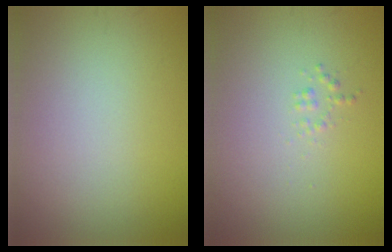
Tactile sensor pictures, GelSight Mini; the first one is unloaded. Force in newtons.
{"total": 0.7, "press": 0.7, "slide": 0.0}